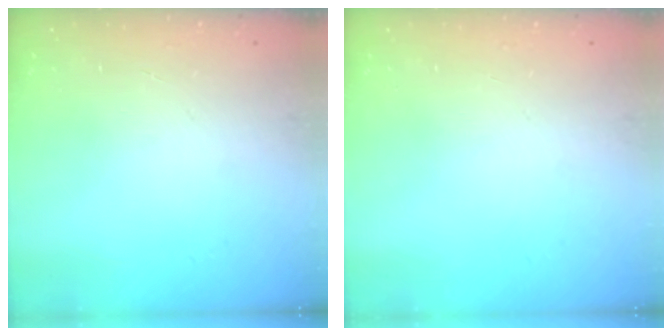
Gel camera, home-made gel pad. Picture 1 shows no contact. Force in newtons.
{"total": 0.0}